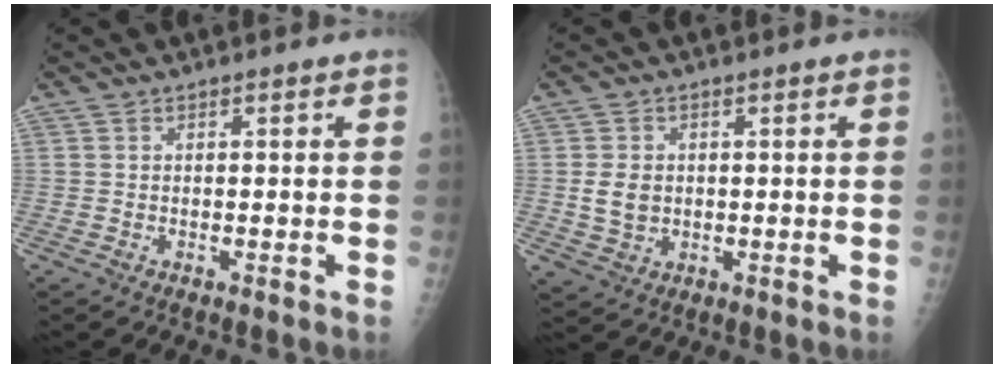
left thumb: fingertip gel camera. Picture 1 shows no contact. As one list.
[{"total": 5.1, "force": [0.2, 4.1, 3.0], "torque": [-0.043, -0.005, 0.014]}]